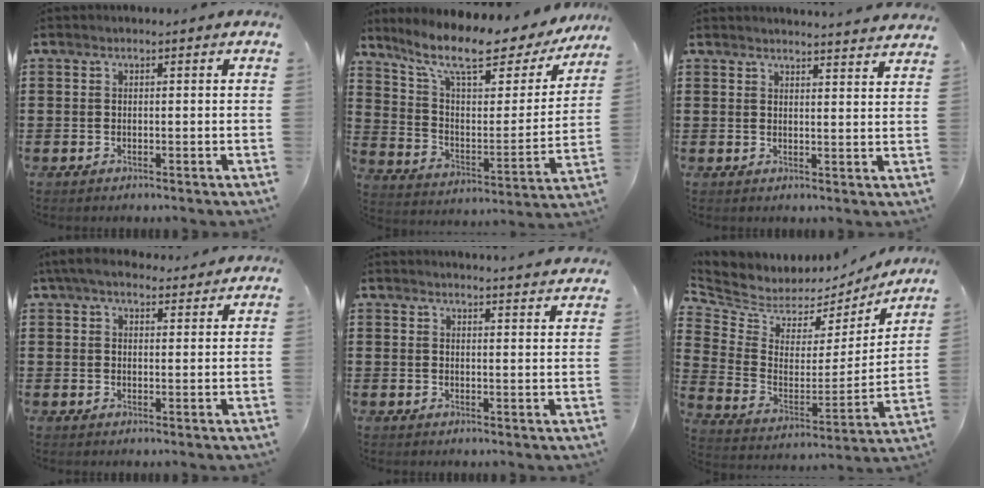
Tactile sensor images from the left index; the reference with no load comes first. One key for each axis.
{"total": 11.1, "fx": 8.3, "fy": 2.7, "fz": 6.9, "tx": -0.152, "ty": -0.049, "tz": 0.135}
{"total": 3.1, "fx": 3.0, "fy": -0.6, "fz": 0.2, "tx": -0.013, "ty": -0.017, "tz": 0.055}
{"total": 4.7, "fx": 4.0, "fy": 1.4, "fz": 2.1, "tx": -0.052, "ty": -0.004, "tz": 0.075}
{"total": 2.9, "fx": 2.8, "fy": -0.6, "fz": 0.1, "tx": -0.011, "ty": -0.014, "tz": 0.052}
{"total": 5.0, "fx": 4.4, "fy": 2.3, "fz": 0.1, "tx": -0.039, "ty": -0.048, "tz": 0.077}